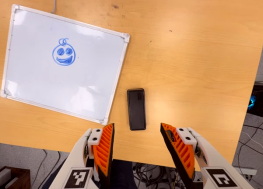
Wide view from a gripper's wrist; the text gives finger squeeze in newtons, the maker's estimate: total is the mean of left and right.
{"total": 0.0}